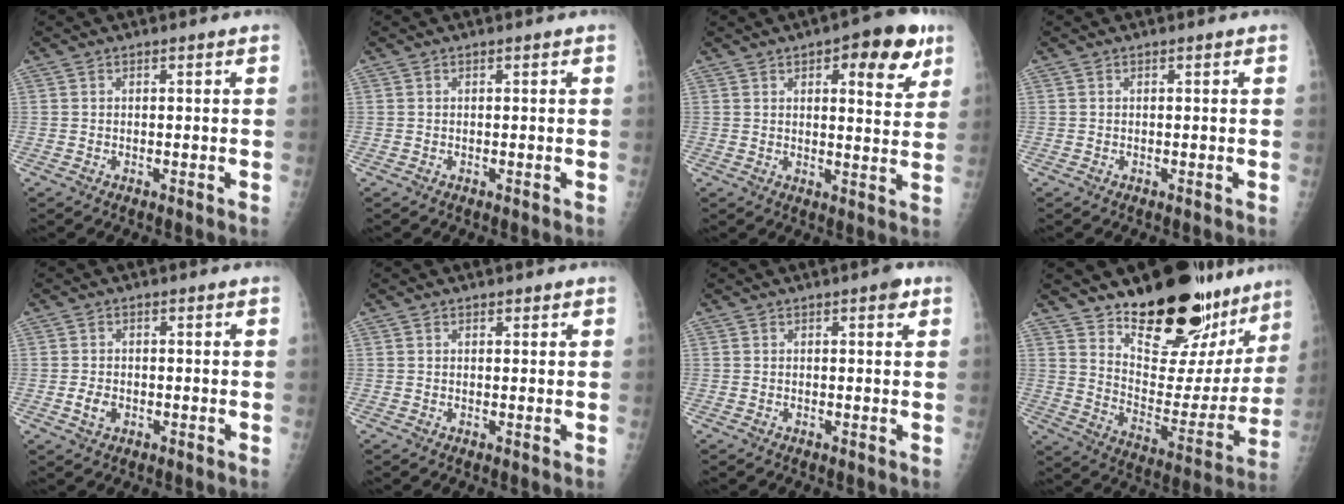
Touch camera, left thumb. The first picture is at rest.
{"total": 0.0}
{"total": 11.2, "force": [5.6, 4.4, 8.6], "torque": [-0.076, -0.020, 0.067]}
{"total": 0.0}
{"total": 2.6, "force": [-0.6, 1.9, 1.6], "torque": [-0.024, 0.001, -0.010]}
{"total": 1.1, "force": [0.8, 0.6, 0.4], "torque": [0.001, -0.004, 0.009]}
{"total": 2.0, "force": [1.0, 0.7, 1.5], "torque": [-0.014, -0.002, 0.011]}
{"total": 27.2, "force": [20.4, 11.2, 14.0], "torque": [-0.165, -0.120, 0.297]}